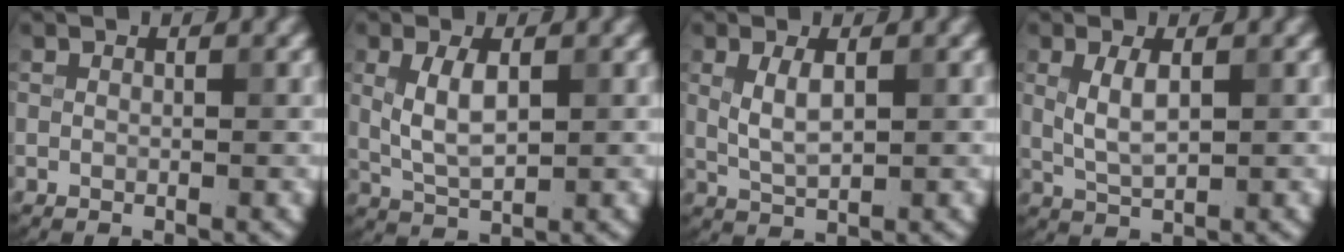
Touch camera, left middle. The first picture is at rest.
{"total": 3.5, "force": [0.6, 1.6, 3.0], "torque": [-0.067, -0.001, 0.015]}
{"total": 2.5, "force": [0.6, 1.0, 2.2], "torque": [-0.049, 0.000, 0.016]}
{"total": 2.6, "force": [0.6, 1.0, 2.3], "torque": [-0.052, 0.000, 0.015]}